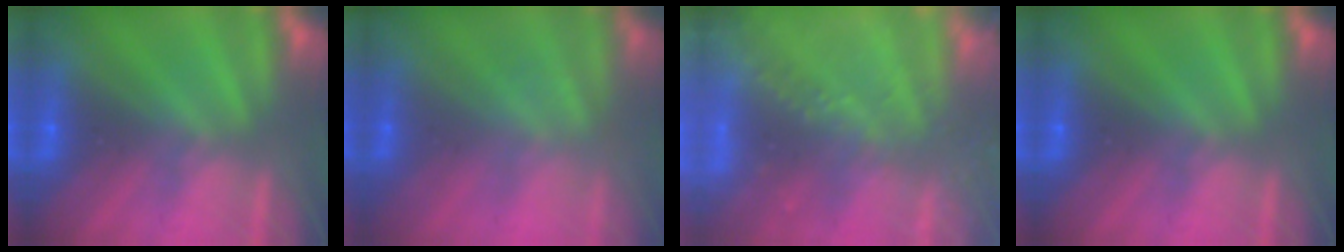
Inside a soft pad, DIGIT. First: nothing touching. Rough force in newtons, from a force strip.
{"total": 2.6}
{"total": 7.7}
{"total": 0.0}